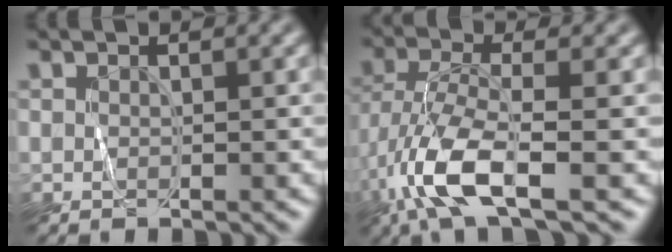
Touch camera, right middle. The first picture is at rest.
{"total": 6.9, "force": [-4.0, 1.4, 5.4], "torque": [-0.118, 0.003, -0.091]}